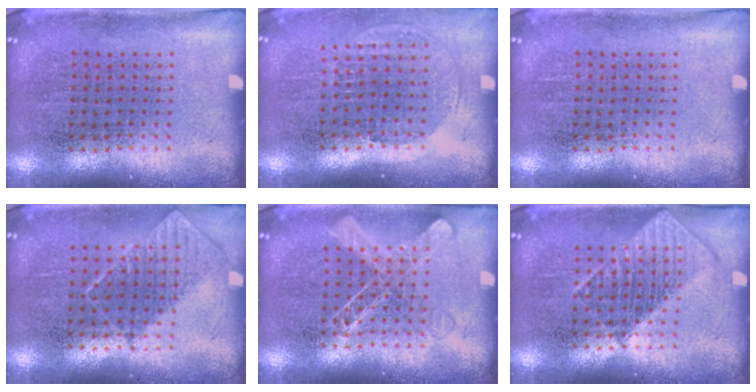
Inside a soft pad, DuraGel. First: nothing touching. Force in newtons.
{"total": 1.3, "press": 1.2, "slide": 0.6}
{"total": 0.0}
{"total": 0.7, "press": 0.7, "slide": 0.2}
{"total": 2.0, "press": 1.9, "slide": 0.3}
{"total": 1.2, "press": 1.2, "slide": 0.1}